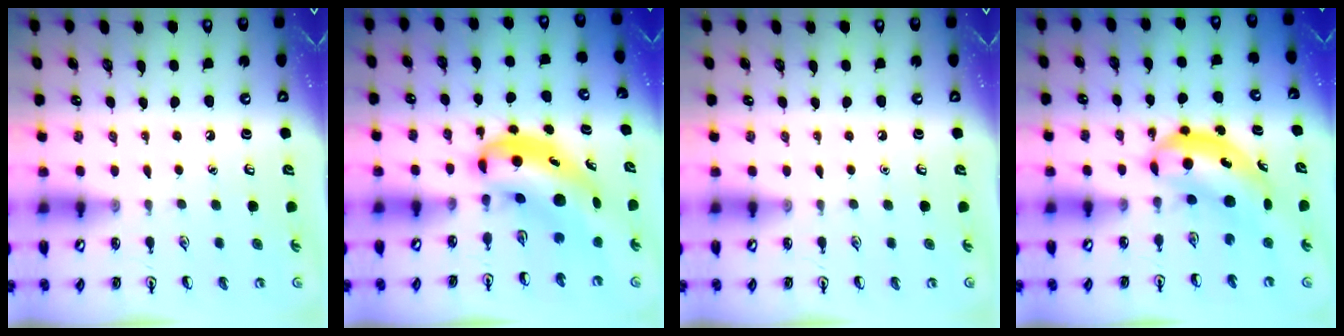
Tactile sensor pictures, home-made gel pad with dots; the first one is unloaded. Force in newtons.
{"total": 7.0, "press": 6.8, "slide": 1.7}
{"total": 0.0}
{"total": 6.0, "press": 5.8, "slide": 1.7}